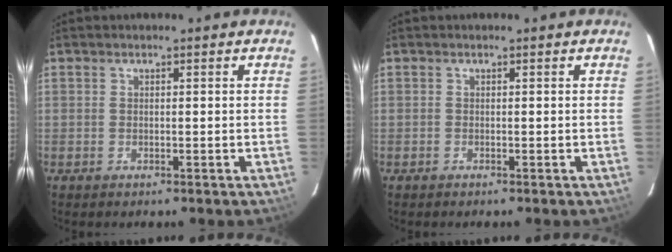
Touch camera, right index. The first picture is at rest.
{"total": 0.0}